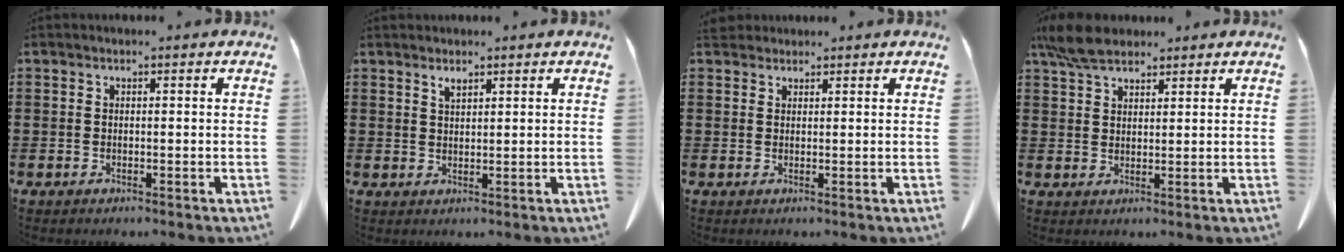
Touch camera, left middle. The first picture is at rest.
{"total": 1.7, "force": [1.4, 0.3, 0.9], "torque": [-0.012, -0.004, 0.025]}
{"total": 2.1, "force": [1.9, 0.8, 0.5], "torque": [-0.016, 0.005, 0.039]}
{"total": 5.8, "force": [4.6, 2.1, 2.8], "torque": [-0.069, -0.002, 0.089]}